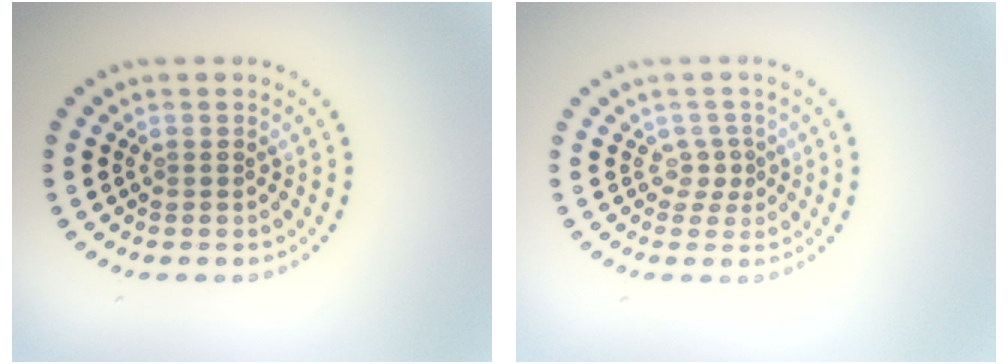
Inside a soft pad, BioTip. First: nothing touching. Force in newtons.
{"total": 1.3, "press": 0.9, "slide": 0.9}